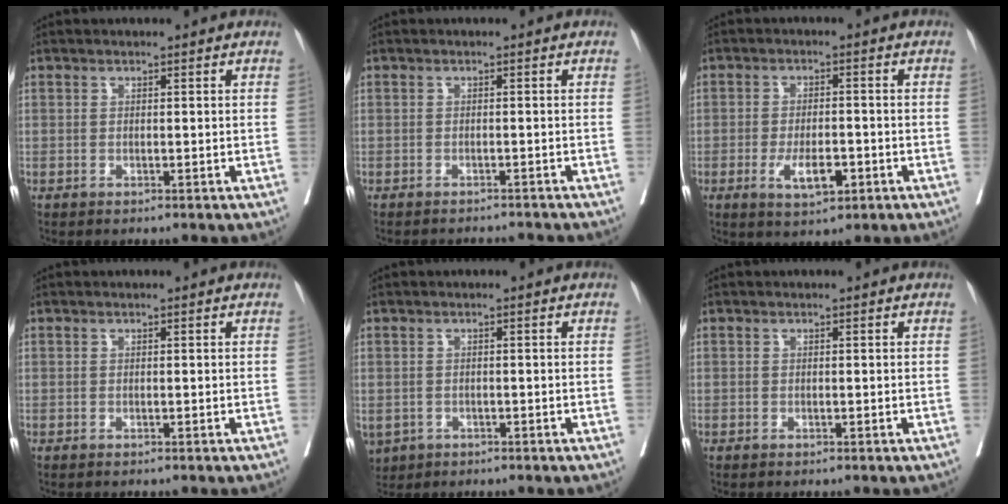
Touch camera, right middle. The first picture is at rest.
{"total": 6.0, "force": [-5.9, 0.2, 1.1], "torque": [-0.011, -0.003, -0.070]}
{"total": 5.8, "force": [-2.3, 2.0, 4.9], "torque": [-0.086, -0.003, -0.031]}
{"total": 1.1, "force": [-0.9, -0.1, 0.6], "torque": [-0.002, 0.005, -0.011]}
{"total": 5.8, "force": [-2.9, 4.5, 2.3], "torque": [-0.063, -0.005, -0.042]}
{"total": 0.6, "force": [-0.5, -0.1, 0.3], "torque": [-0.002, 0.003, -0.008]}